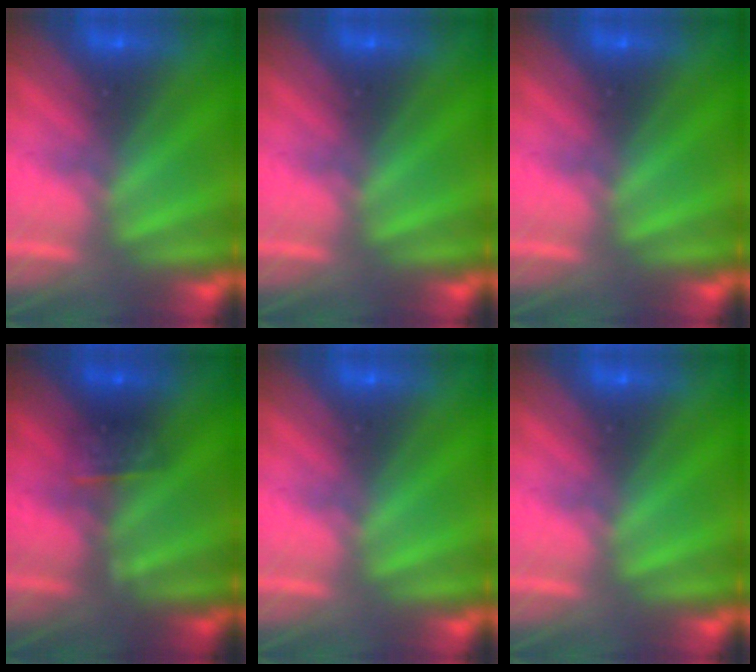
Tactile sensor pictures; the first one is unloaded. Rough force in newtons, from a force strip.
{"total": 0.0}
{"total": 0.0}
{"total": 2.5}
{"total": 0.0}
{"total": 0.0}